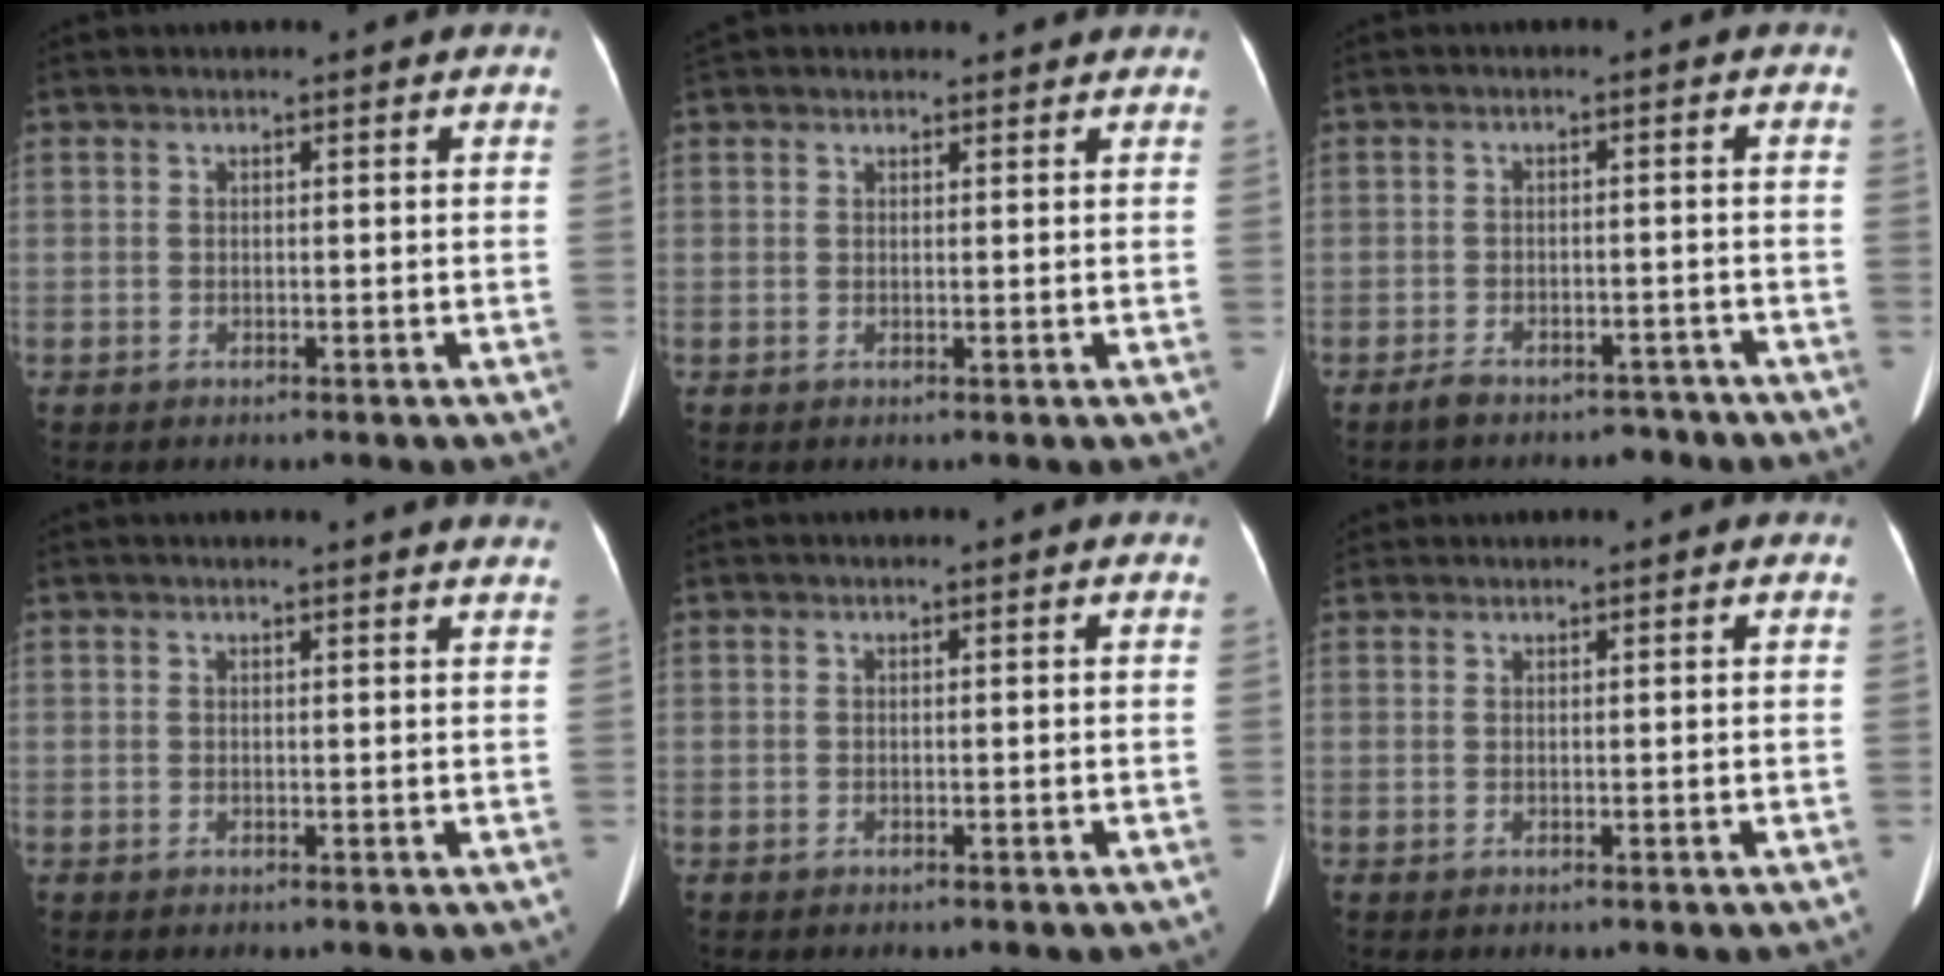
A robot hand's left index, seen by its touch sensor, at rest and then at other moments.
{"total": 3.0, "force": [2.8, 1.1, 0.3], "torque": [-0.007, 0.020, 0.039]}
{"total": 5.7, "force": [-4.8, 2.3, 2.0], "torque": [-0.033, 0.005, -0.066]}
{"total": 8.6, "force": [8.2, 0.3, 2.5], "torque": [-0.025, 0.001, 0.070]}
{"total": 0.0}
{"total": 1.9, "force": [1.9, 0.3, 0.2], "torque": [-0.012, 0.020, 0.038]}